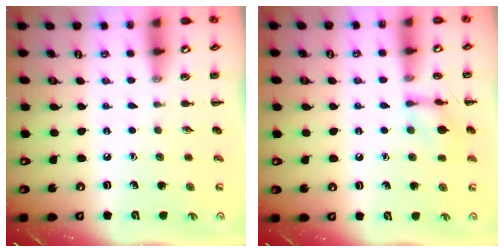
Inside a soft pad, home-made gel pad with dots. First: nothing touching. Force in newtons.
{"total": 8.9, "press": 8.9, "slide": 0.7}